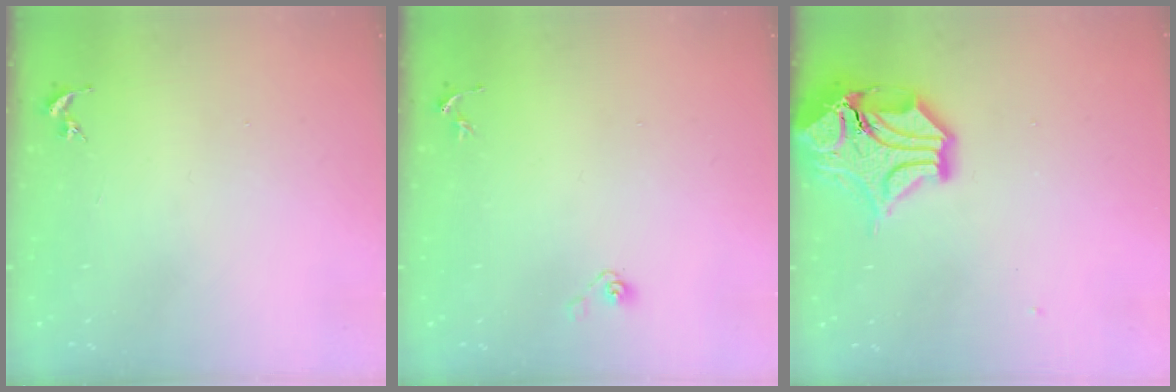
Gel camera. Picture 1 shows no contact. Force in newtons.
{"total": 3.7, "press": 3.2, "slide": 1.9}
{"total": 16.7, "press": 16.5, "slide": 2.5}